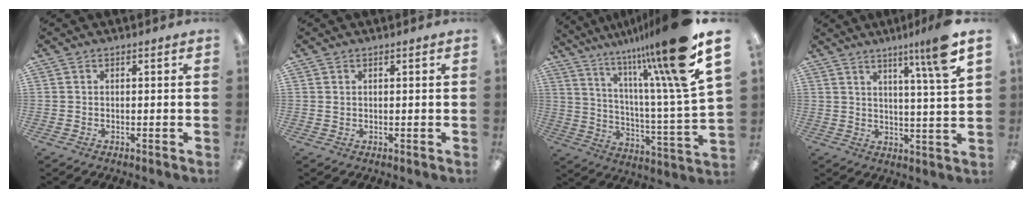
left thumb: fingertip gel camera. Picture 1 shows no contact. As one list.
[{"total": 0.7, "force": [0.4, 0.4, 0.4], "torque": [-0.009, 0.003, 0.007]}, {"total": 21.9, "force": [14.8, 2.2, 16.0], "torque": [-0.257, -0.096, 0.224]}, {"total": 10.1, "force": [6.5, 0.1, 7.7], "torque": [-0.116, -0.032, 0.097]}]